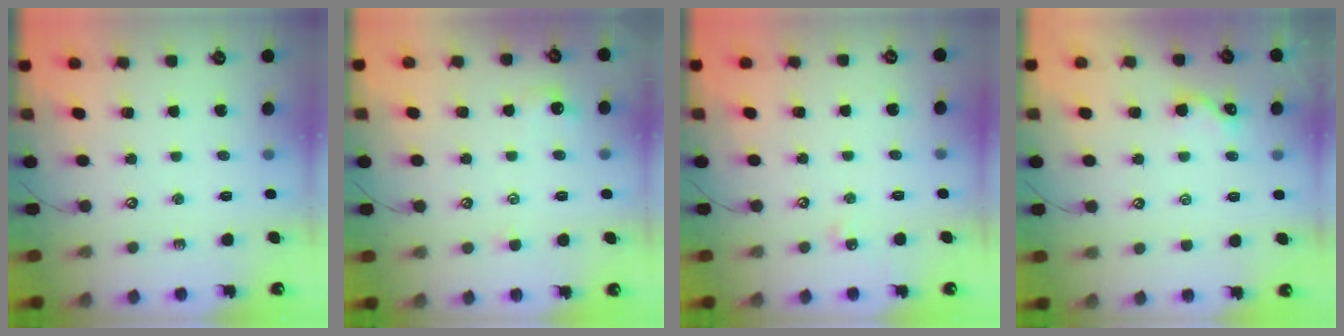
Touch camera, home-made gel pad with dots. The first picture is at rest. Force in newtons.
{"total": 0.6, "press": 0.1, "slide": 0.6}
{"total": 3.2, "press": 3.2, "slide": 0.5}
{"total": 1.7, "press": 1.7, "slide": 0.3}